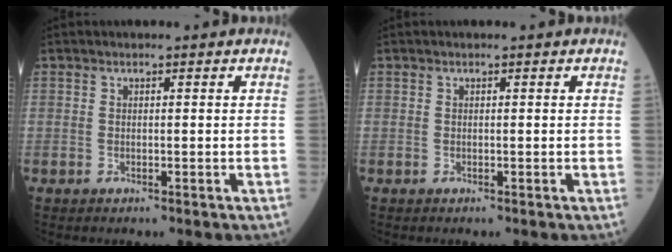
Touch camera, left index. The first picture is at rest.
{"total": 0.0}